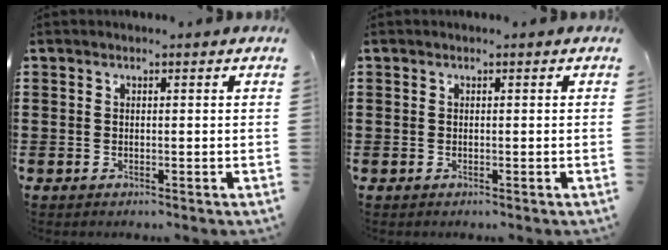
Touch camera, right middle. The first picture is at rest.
{"total": 0.0}